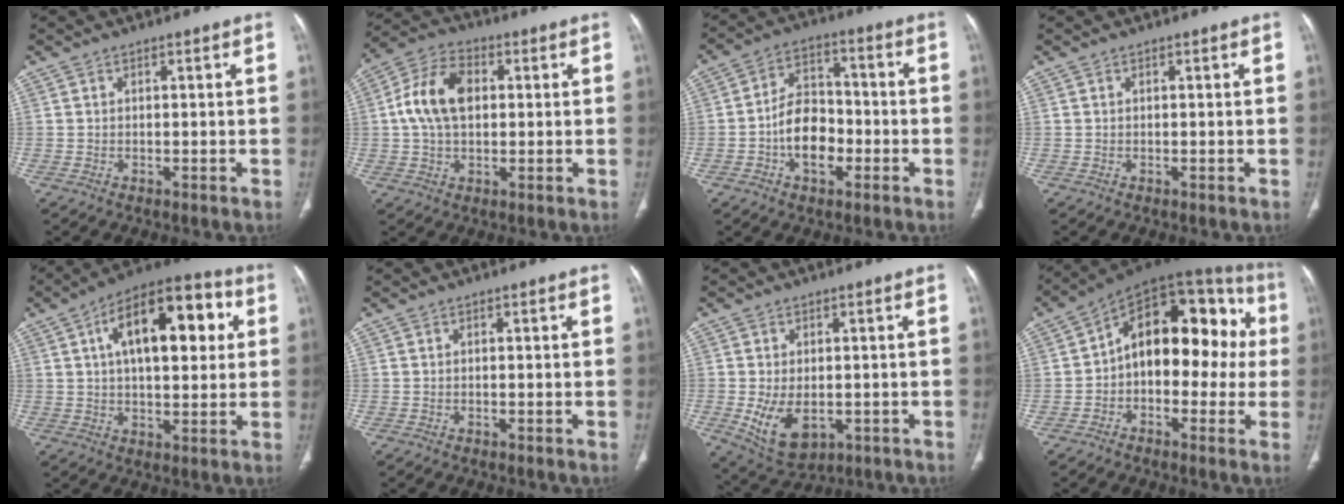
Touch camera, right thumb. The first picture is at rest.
{"total": 11.4, "force": [1.4, 7.4, 8.5], "torque": [-0.159, 0.021, 0.021]}
{"total": 10.4, "force": [-3.1, 6.8, 7.3], "torque": [-0.101, 0.032, -0.059]}
{"total": 0.0}
{"total": 19.6, "force": [5.3, 9.5, 16.3], "torque": [-0.214, 0.019, 0.071]}
{"total": 0.0}
{"total": 8.9, "force": [-1.8, 5.6, 6.7], "torque": [-0.114, -0.008, -0.010]}
{"total": 19.8, "force": [0.7, 11.8, 15.9], "torque": [-0.178, 0.056, -0.005]}